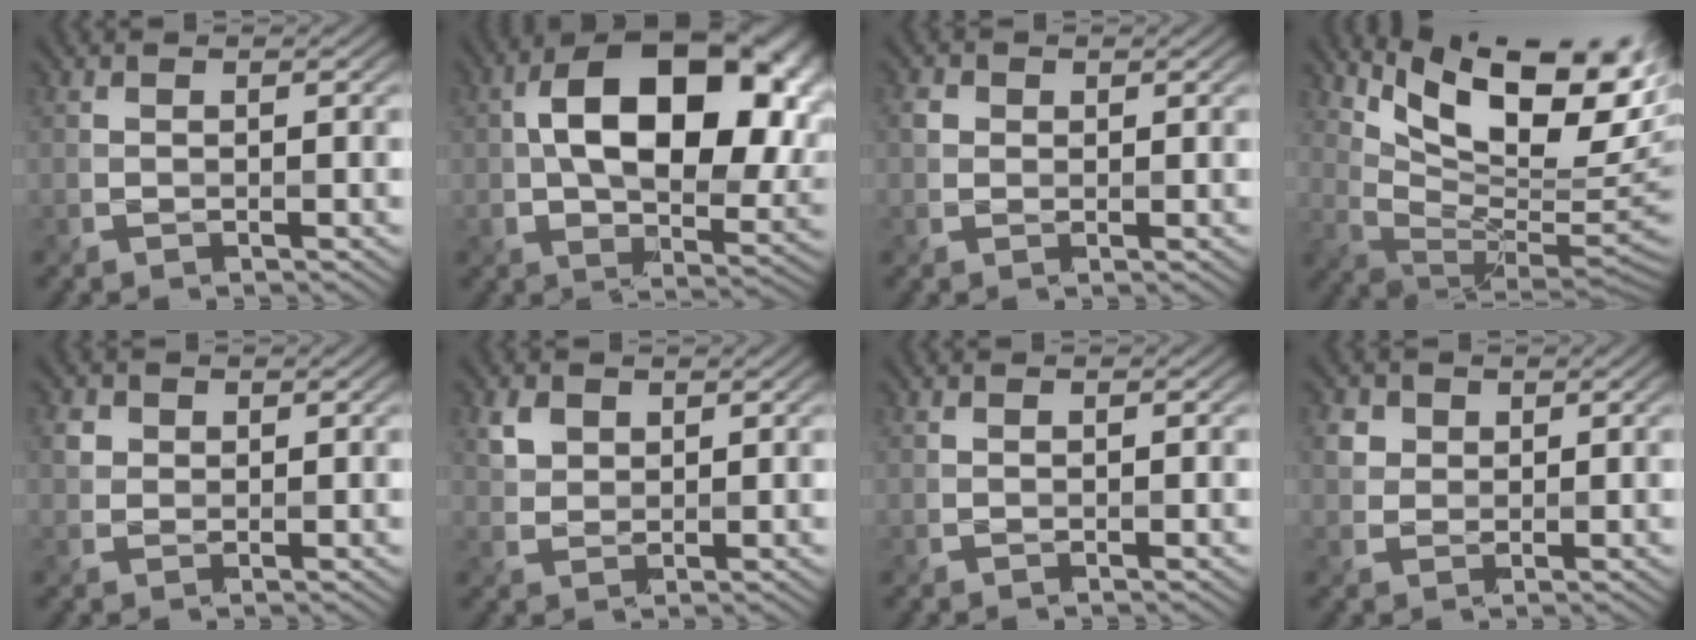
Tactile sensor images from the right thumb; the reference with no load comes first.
{"total": 17.4, "force": [3.0, 10.4, 13.6], "torque": [-0.205, 0.001, 0.051]}
{"total": 1.4, "force": [0.3, 1.3, 0.3], "torque": [-0.011, -0.001, 0.006]}
{"total": 15.8, "force": [7.2, 6.5, 12.4], "torque": [-0.194, 0.000, 0.132]}
{"total": 1.7, "force": [0.7, 1.5, 0.3], "torque": [-0.014, 0.001, 0.016]}
{"total": 2.7, "force": [1.6, 1.9, 1.2], "torque": [-0.033, -0.001, 0.037]}
{"total": 0.0}
{"total": 2.4, "force": [1.2, 2.0, 0.6], "torque": [-0.023, 0.002, 0.026]}